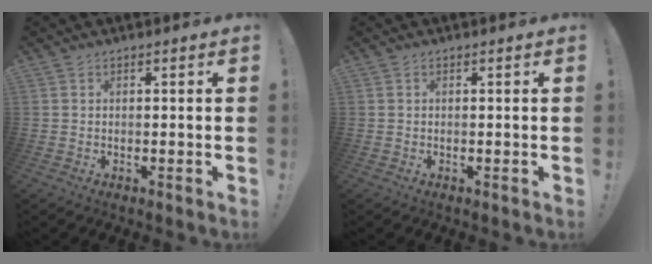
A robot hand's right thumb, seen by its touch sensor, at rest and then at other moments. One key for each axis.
{"total": 0.0}